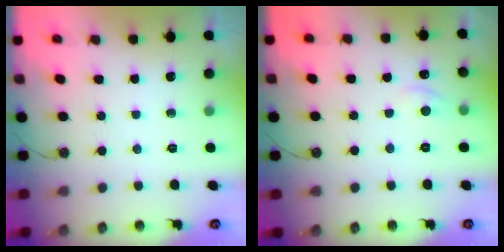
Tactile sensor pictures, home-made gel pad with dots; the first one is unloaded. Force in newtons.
{"total": 2.2, "press": 2.2, "slide": 0.5}